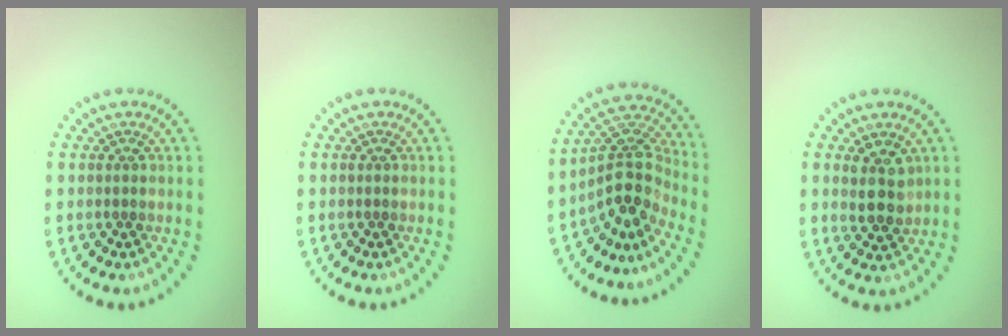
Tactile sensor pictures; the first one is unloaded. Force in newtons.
{"total": 0.0}
{"total": 4.4, "press": 3.4, "slide": 2.9}
{"total": 2.6, "press": 2.4, "slide": 0.9}